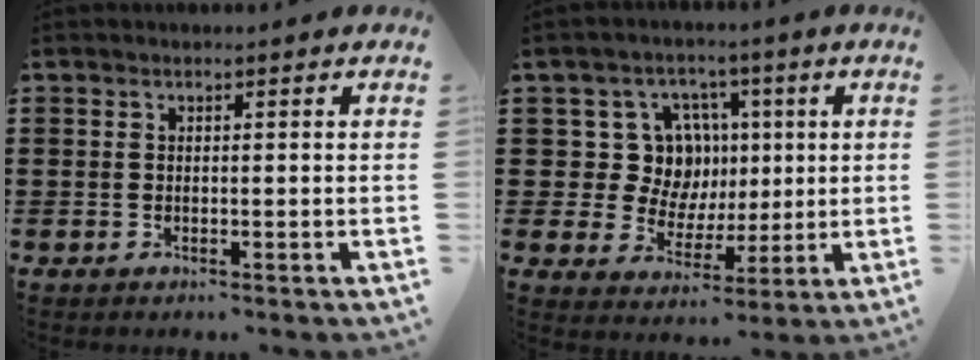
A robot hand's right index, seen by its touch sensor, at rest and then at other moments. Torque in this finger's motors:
{"motor_torque": [0.19, 0.14, 0.11, 0.00]}